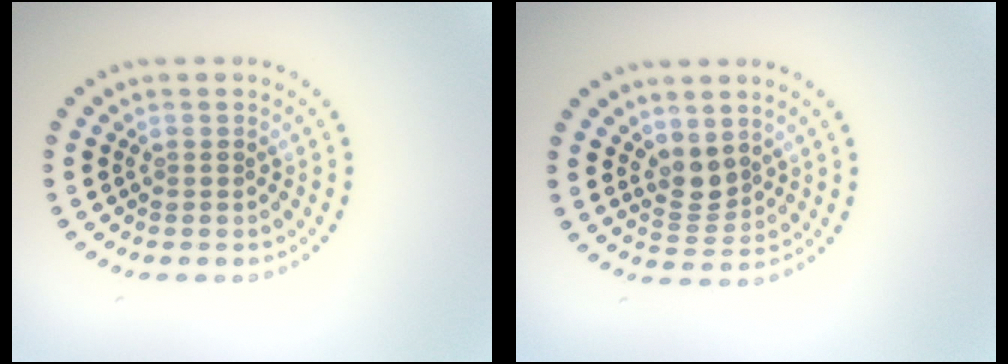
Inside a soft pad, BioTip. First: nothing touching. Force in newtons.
{"total": 2.3, "press": 1.8, "slide": 1.5}